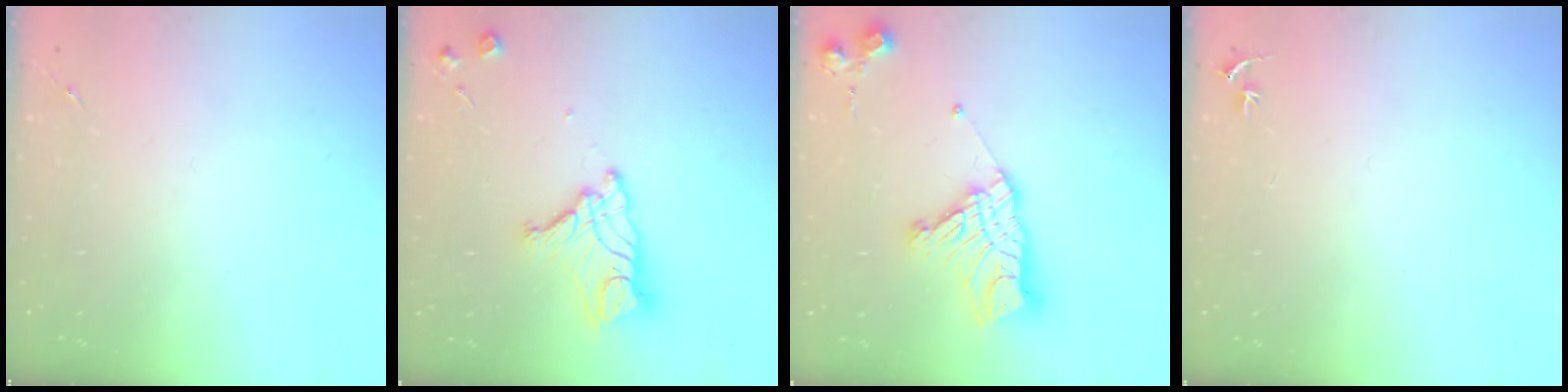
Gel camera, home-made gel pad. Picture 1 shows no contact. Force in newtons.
{"total": 13.7, "press": 13.7, "slide": 1.3}
{"total": 15.8, "press": 15.8, "slide": 1.3}
{"total": 2.7, "press": 2.7, "slide": 0.3}